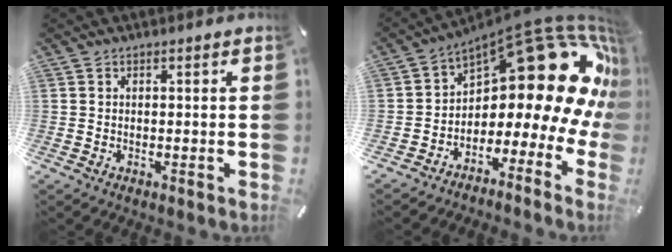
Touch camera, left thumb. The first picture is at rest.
{"total": 19.9, "force": [8.2, 10.5, 14.8], "torque": [-0.185, -0.082, 0.147]}